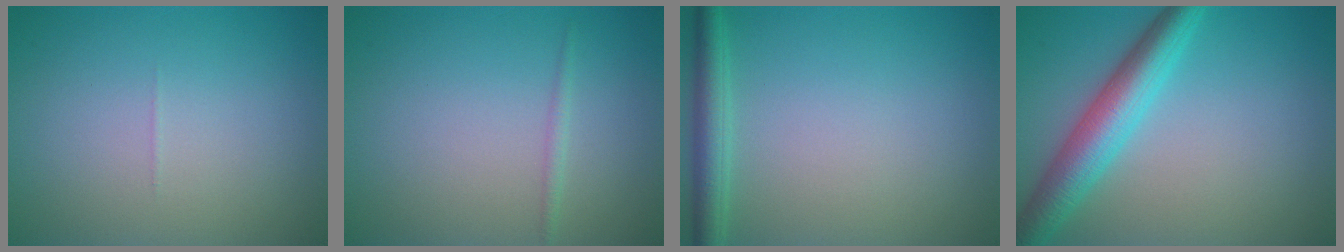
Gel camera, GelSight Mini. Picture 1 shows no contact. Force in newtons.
{"total": 0.8, "press": 0.8, "slide": 0.0}
{"total": 2.8, "press": 2.8, "slide": 0.2}
{"total": 5.5, "press": 5.5, "slide": 0.0}